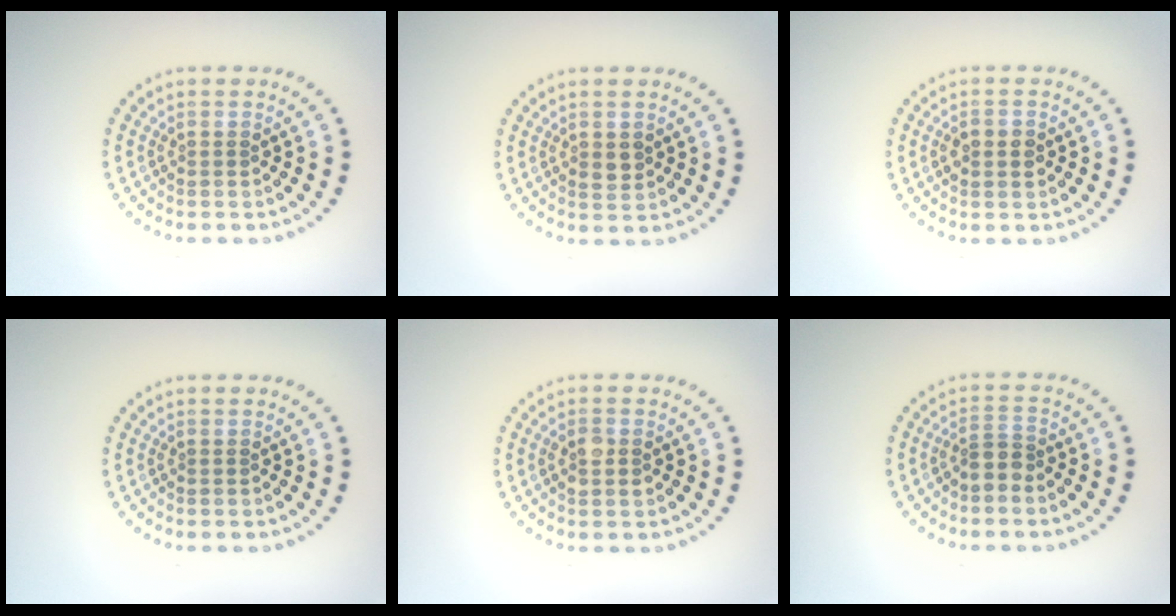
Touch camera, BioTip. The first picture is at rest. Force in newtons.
{"total": 1.5, "press": 1.5, "slide": 0.1}
{"total": 2.3, "press": 2.3, "slide": 0.2}
{"total": 0.0}
{"total": 1.7, "press": 1.7, "slide": 0.1}
{"total": 2.1, "press": 1.6, "slide": 1.4}